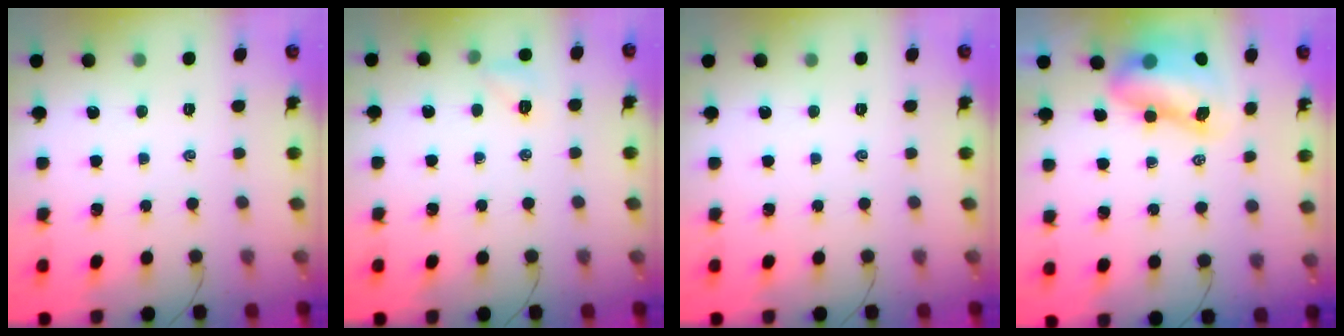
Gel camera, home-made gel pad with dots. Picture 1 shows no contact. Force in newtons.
{"total": 6.2, "press": 6.0, "slide": 1.3}
{"total": 0.0}
{"total": 9.9, "press": 9.5, "slide": 2.7}